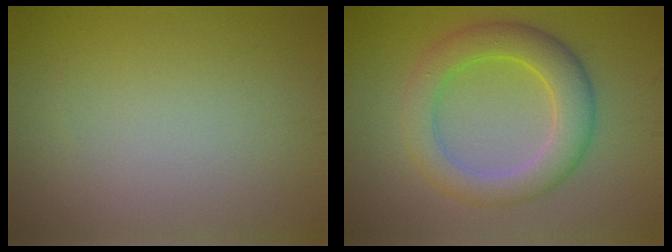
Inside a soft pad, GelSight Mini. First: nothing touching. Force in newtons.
{"total": 5.9, "press": 5.9, "slide": 0.1}